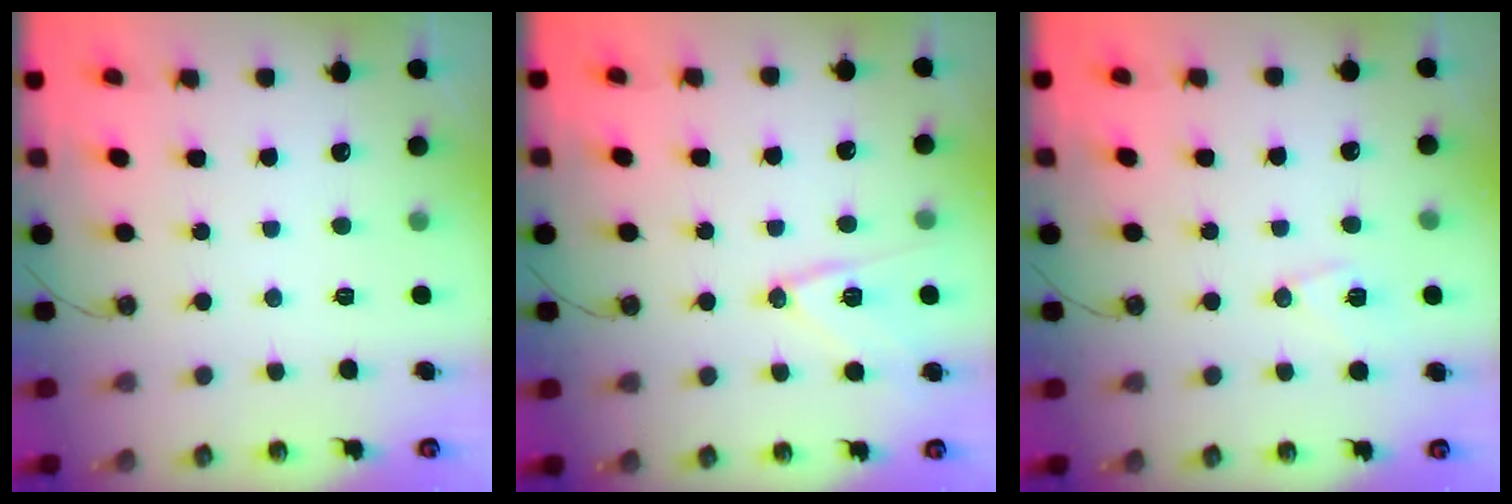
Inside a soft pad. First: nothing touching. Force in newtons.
{"total": 12.3, "press": 12.2, "slide": 1.3}
{"total": 8.2, "press": 8.2, "slide": 0.7}